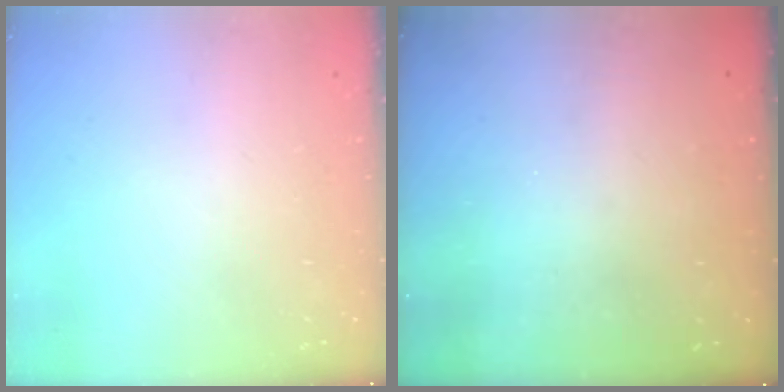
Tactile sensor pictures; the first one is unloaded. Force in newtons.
{"total": 3.2, "press": 3.0, "slide": 1.1}